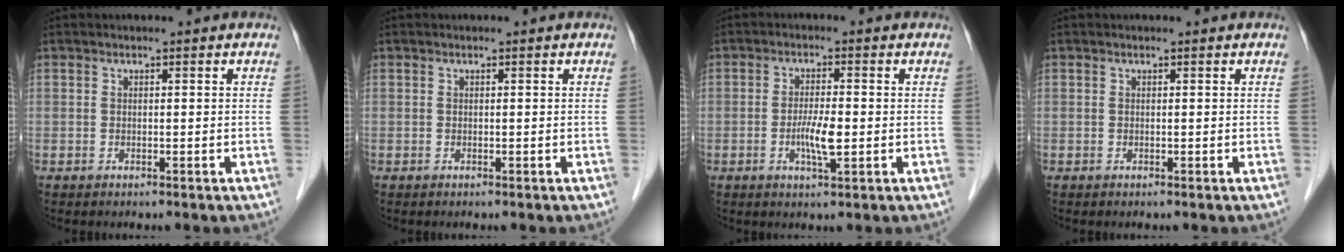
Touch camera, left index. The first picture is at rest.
{"total": 0.0}
{"total": 4.3, "force": [-0.8, 0.8, 4.1], "torque": [-0.081, -0.004, -0.015]}
{"total": 0.0}